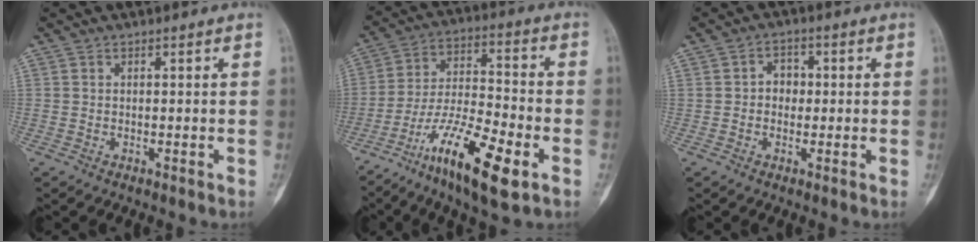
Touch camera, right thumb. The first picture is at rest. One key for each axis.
{"total": 17.5, "fx": -8.5, "fy": 4.5, "fz": 14.6, "tx": -0.269, "ty": 0.038, "tz": -0.148}
{"total": 3.4, "fx": -0.1, "fy": 2.8, "fz": 1.9, "tx": -0.005, "ty": 0.010, "tz": -0.011}